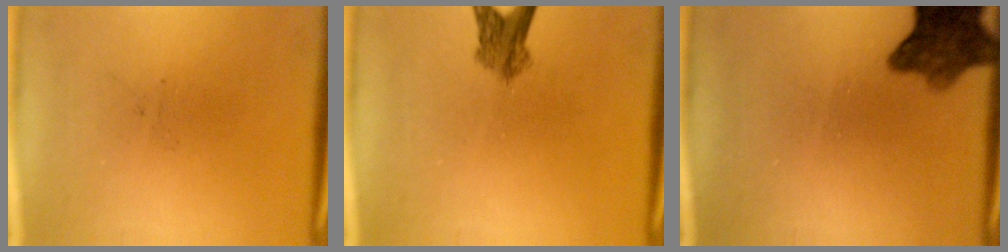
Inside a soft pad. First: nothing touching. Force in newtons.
{"total": 3.5}
{"total": 8.3}